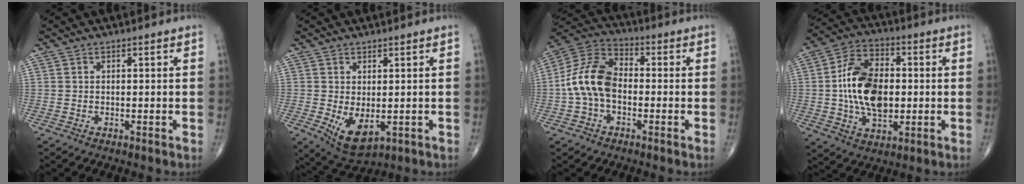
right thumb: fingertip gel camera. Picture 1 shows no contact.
{"total": 6.7, "force": [-1.0, 3.6, 5.6], "torque": [-0.086, -0.014, 0.002]}
{"total": 12.1, "force": [-1.5, 7.8, 9.1], "torque": [-0.173, 0.036, -0.042]}
{"total": 13.9, "force": [-0.5, 8.5, 10.9], "torque": [-0.181, 0.015, -0.011]}